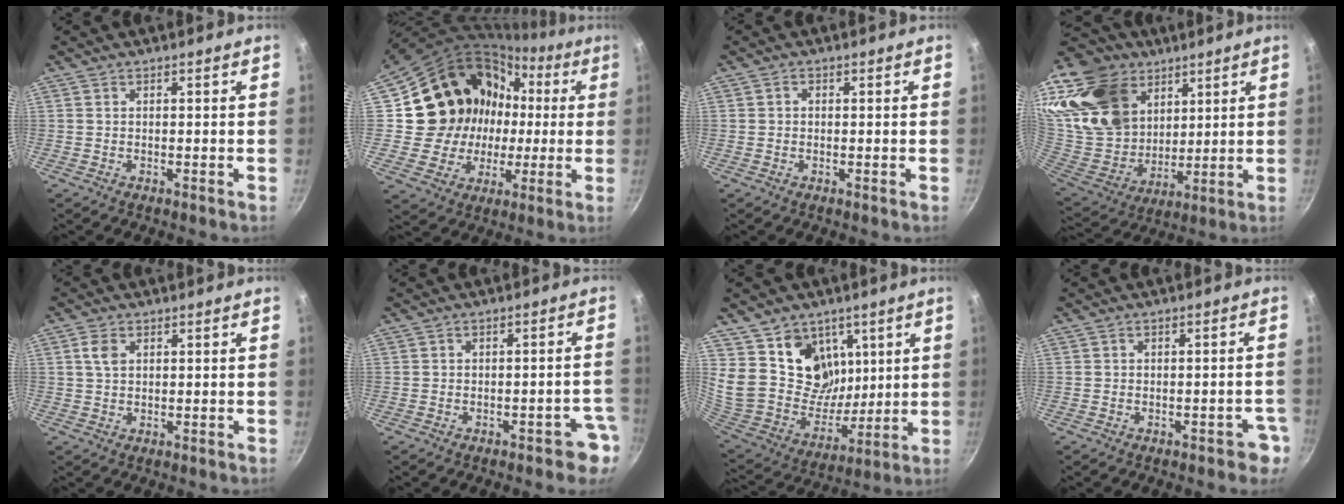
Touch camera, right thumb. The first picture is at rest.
{"total": 19.2, "force": [1.3, 17.8, 7.2], "torque": [-0.111, 0.035, 0.033]}
{"total": 0.9, "force": [0.0, 0.8, 0.5], "torque": [-0.009, 0.006, 0.000]}
{"total": 28.4, "force": [14.4, 20.1, 14.0], "torque": [-0.266, -0.036, 0.280]}
{"total": 3.2, "force": [1.0, 2.1, 2.1], "torque": [-0.037, 0.001, 0.018]}
{"total": 4.2, "force": [-2.5, 2.2, 2.6], "torque": [0.004, 0.038, -0.020]}
{"total": 18.9, "force": [9.1, 14.3, 8.3], "torque": [-0.119, -0.077, 0.179]}
{"total": 3.7, "force": [-2.0, 2.1, 2.3], "torque": [-0.001, 0.028, -0.012]}